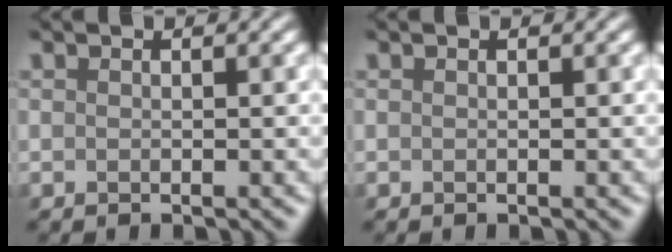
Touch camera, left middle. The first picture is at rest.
{"total": 0.0}